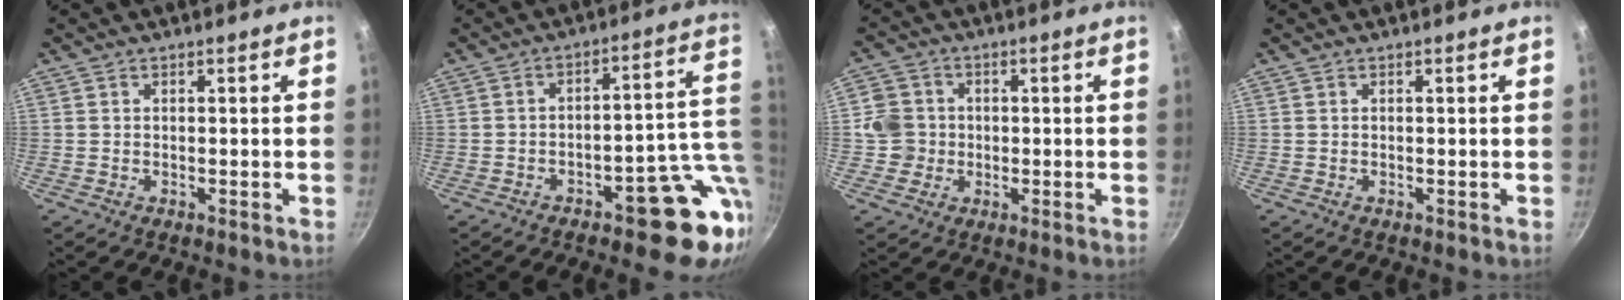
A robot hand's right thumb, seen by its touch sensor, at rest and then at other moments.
{"total": 14.3, "force": [-4.9, 6.3, 11.9], "torque": [-0.081, 0.039, -0.058]}
{"total": 5.8, "force": [-0.3, 5.6, 1.6], "torque": [-0.001, 0.013, -0.015]}
{"total": 0.0}